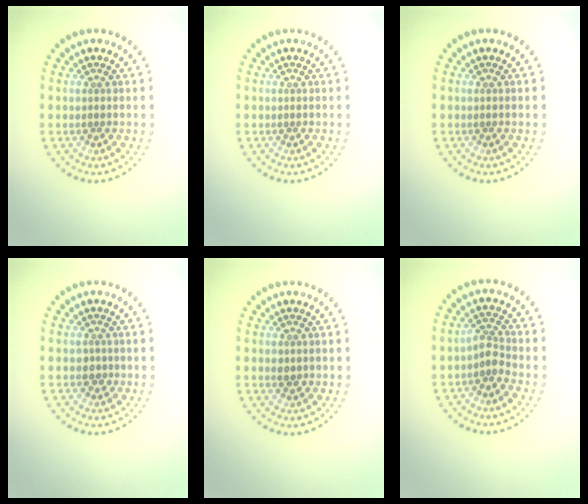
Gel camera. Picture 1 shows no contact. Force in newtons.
{"total": 0.0}
{"total": 0.0}
{"total": 0.9, "press": 0.8, "slide": 0.4}
{"total": 0.7, "press": 0.7, "slide": 0.3}
{"total": 1.7, "press": 1.4, "slide": 1.0}